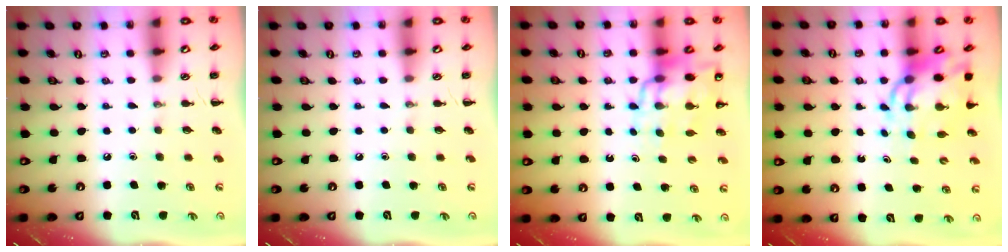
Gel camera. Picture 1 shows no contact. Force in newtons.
{"total": 0.0}
{"total": 12.3, "press": 11.8, "slide": 3.5}
{"total": 9.3, "press": 9.0, "slide": 2.2}